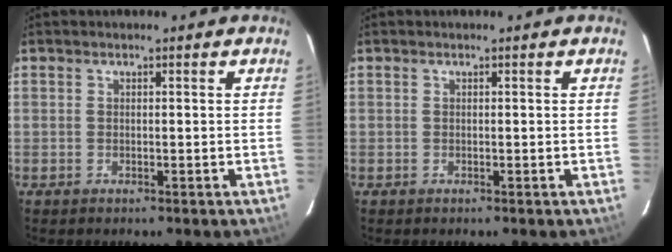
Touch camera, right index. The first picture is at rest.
{"total": 0.0}